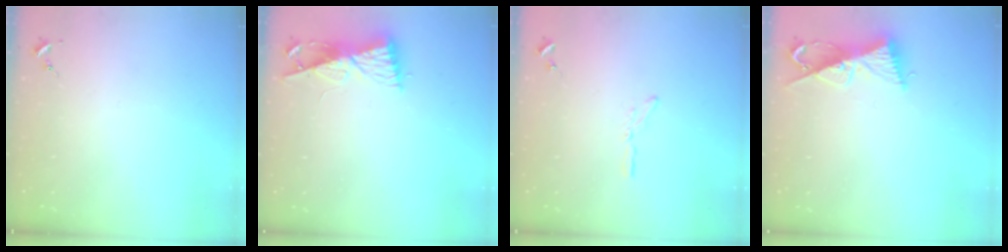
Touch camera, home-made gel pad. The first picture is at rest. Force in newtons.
{"total": 9.0, "press": 9.0, "slide": 0.8}
{"total": 3.2, "press": 3.2, "slide": 0.3}
{"total": 9.9, "press": 9.9, "slide": 0.4}